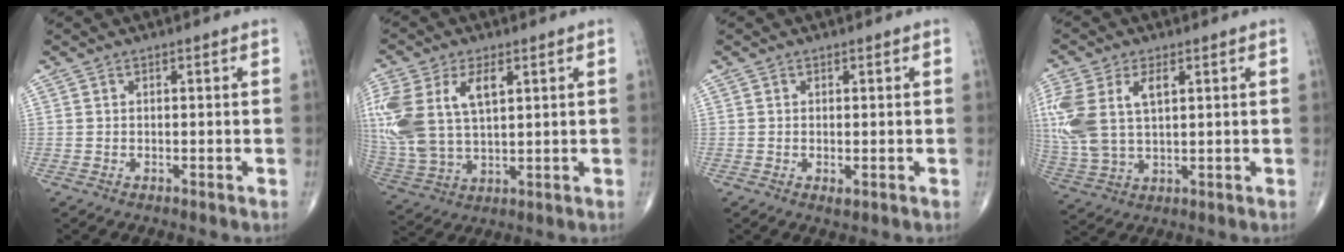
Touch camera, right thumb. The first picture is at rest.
{"total": 18.1, "force": [5.0, 10.2, 14.1], "torque": [-0.329, -0.001, 0.100]}
{"total": 1.1, "force": [-0.3, 0.4, 1.0], "torque": [-0.016, -0.004, -0.003]}
{"total": 14.5, "force": [3.5, 8.2, 11.4], "torque": [-0.278, 0.006, 0.077]}